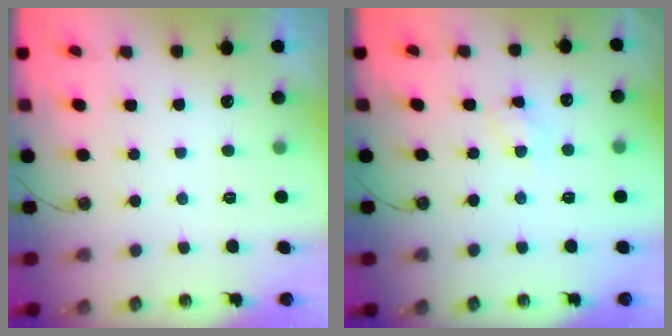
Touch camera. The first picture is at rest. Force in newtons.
{"total": 6.0, "press": 6.0, "slide": 0.7}